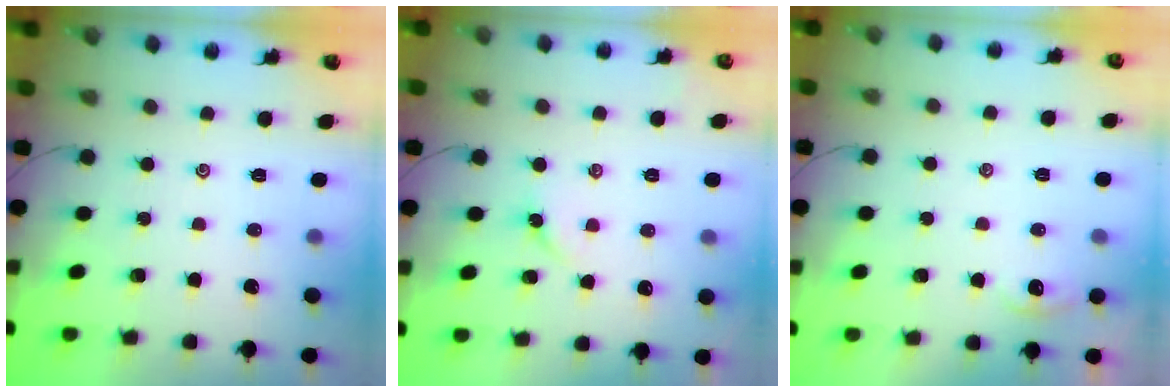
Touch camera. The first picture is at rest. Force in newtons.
{"total": 4.0, "press": 3.9, "slide": 0.5}
{"total": 0.0}